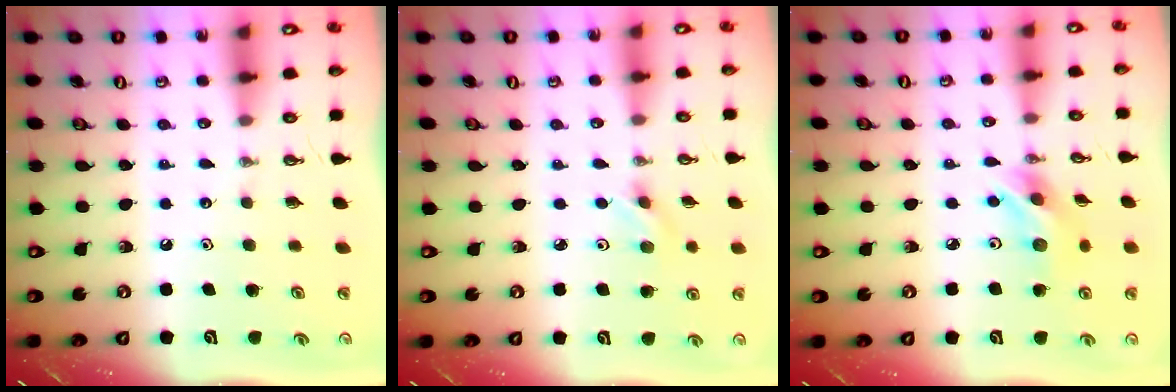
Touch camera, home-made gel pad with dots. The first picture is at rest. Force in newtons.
{"total": 3.4, "press": 3.1, "slide": 1.3}
{"total": 9.4, "press": 9.4, "slide": 0.3}